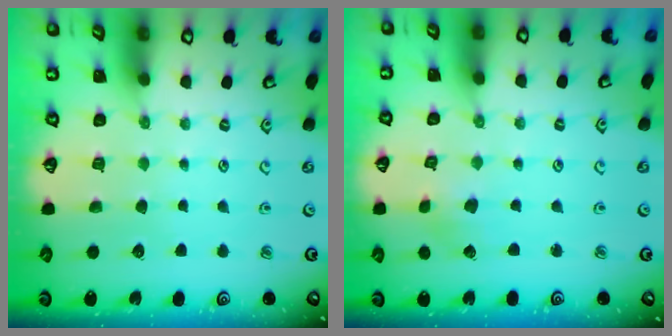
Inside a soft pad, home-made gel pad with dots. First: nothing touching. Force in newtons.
{"total": 2.0, "press": 1.9, "slide": 0.3}